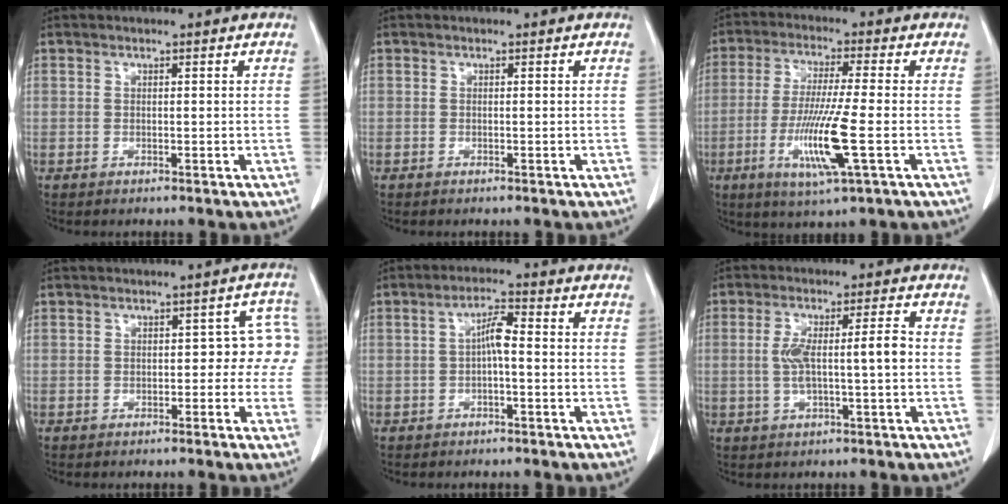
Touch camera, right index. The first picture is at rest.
{"total": 0.0}
{"total": 11.0, "force": [-3.1, -0.1, 10.5], "torque": [-0.210, -0.022, -0.060]}
{"total": 5.3, "force": [0.1, 3.0, 4.3], "torque": [-0.025, 0.035, 0.000]}
{"total": 3.7, "force": [-0.1, 0.8, 3.6], "torque": [-0.063, 0.013, -0.001]}
{"total": 6.8, "force": [-0.1, 0.8, 6.7], "torque": [-0.129, 0.014, 0.001]}